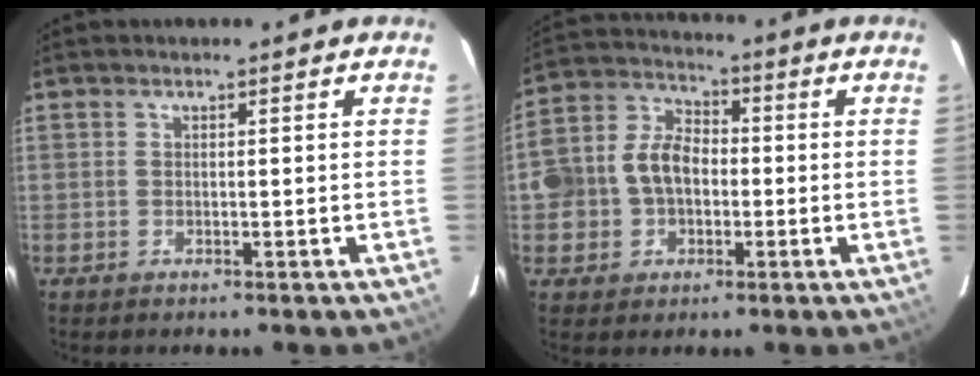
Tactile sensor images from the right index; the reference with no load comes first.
{"total": 10.5, "force": [-1.4, 8.6, 5.9], "torque": [-0.136, 0.032, -0.022]}